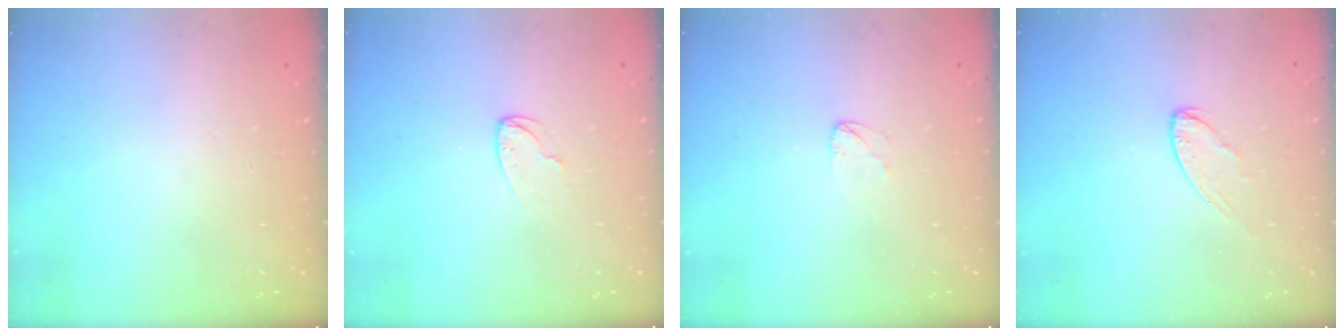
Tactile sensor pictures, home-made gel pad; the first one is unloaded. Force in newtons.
{"total": 4.6, "press": 4.6, "slide": 0.5}
{"total": 2.5, "press": 2.5, "slide": 0.1}
{"total": 6.1, "press": 6.0, "slide": 0.6}